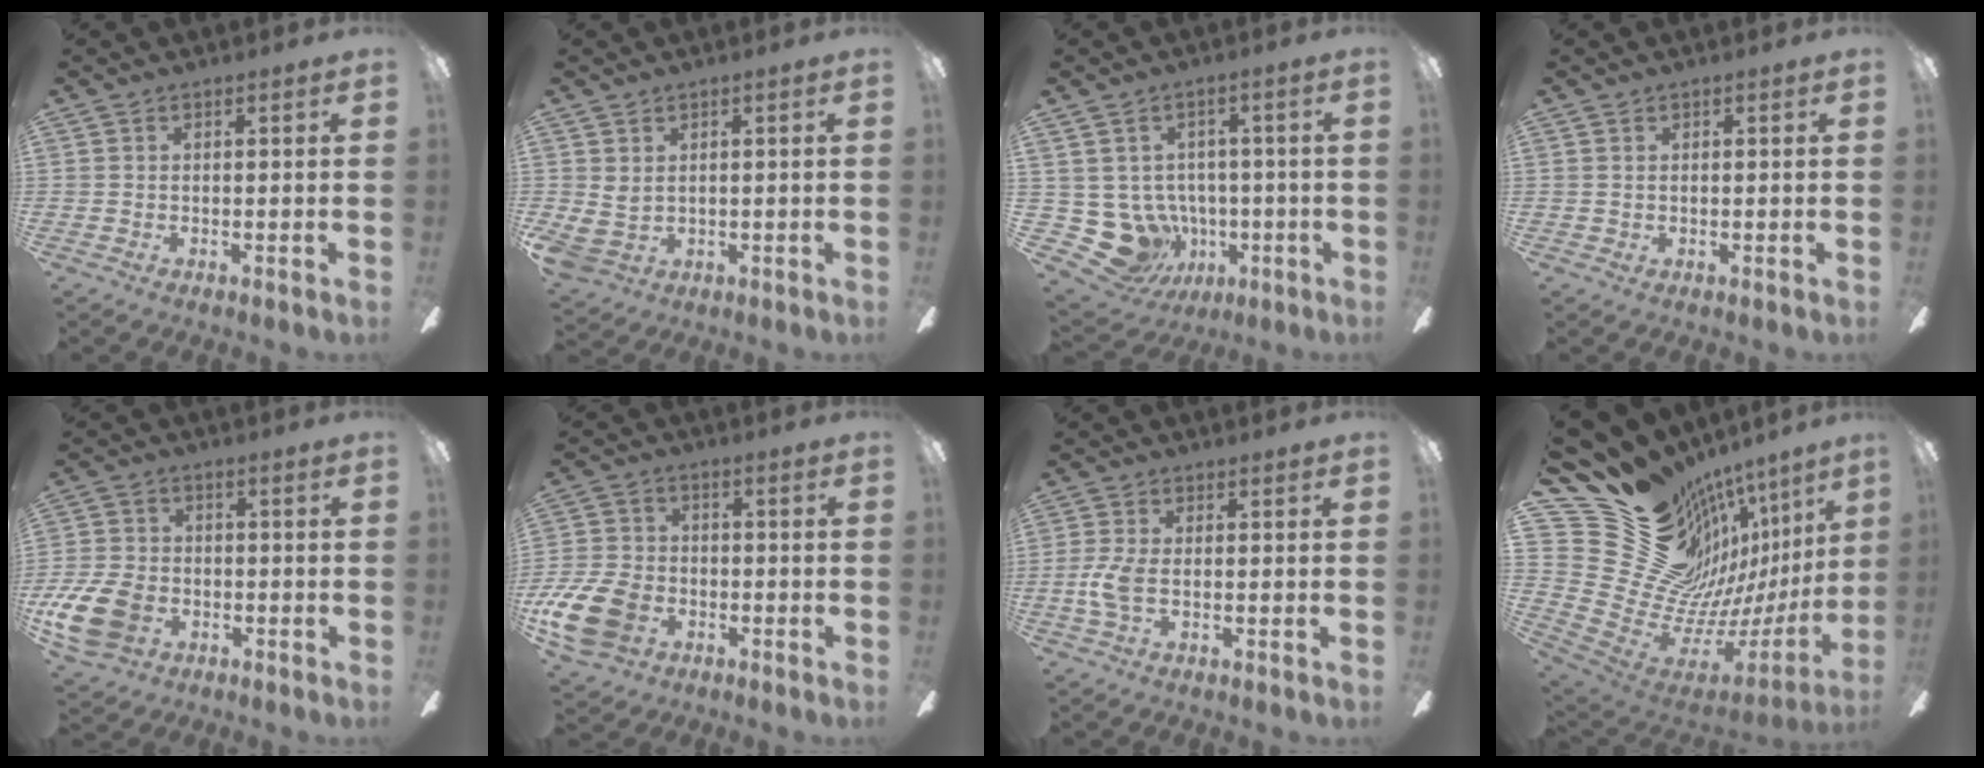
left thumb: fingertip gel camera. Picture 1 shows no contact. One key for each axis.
{"total": 3.5, "fx": 1.9, "fy": 2.6, "fz": 1.4, "tx": -0.040, "ty": -0.012, "tz": 0.036}
{"total": 11.1, "fx": -2.3, "fy": 10.1, "fz": 4.0, "tx": -0.129, "ty": 0.001, "tz": -0.029}
{"total": 0.5, "fx": 0.3, "fy": 0.4, "fz": 0.0, "tx": -0.001, "ty": 0.003, "tz": 0.004}
{"total": 12.6, "fx": -4.9, "fy": 8.9, "fz": 7.4, "tx": -0.174, "ty": 0.026, "tz": -0.087}
{"total": 13.9, "fx": -6.0, "fy": 9.6, "fz": 7.9, "tx": -0.183, "ty": 0.036, "tz": -0.110}
{"total": 5.8, "fx": -1.0, "fy": 2.5, "fz": 5.1, "tx": -0.113, "ty": 0.000, "tz": -0.022}
{"total": 24.3, "fx": 11.0, "fy": 16.9, "fz": 13.6, "tx": -0.211, "ty": -0.138, "tz": 0.274}